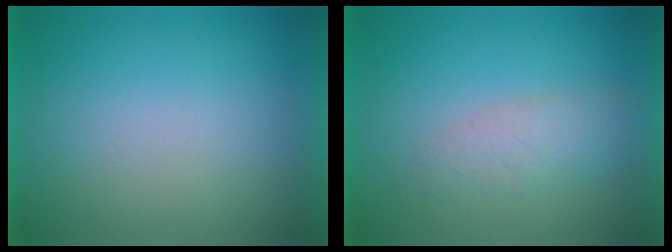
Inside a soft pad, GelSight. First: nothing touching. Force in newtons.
{"total": 2.9}